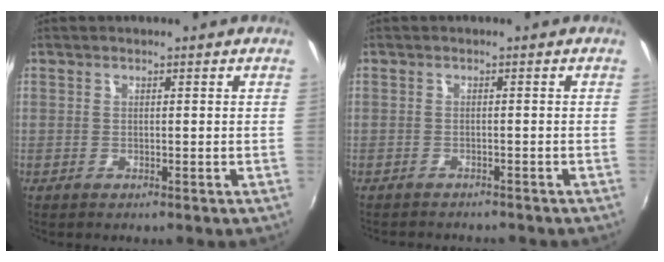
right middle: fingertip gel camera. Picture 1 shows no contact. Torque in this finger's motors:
{"motor_torque": [-0.05, -0.61, 0.03, 0.02]}